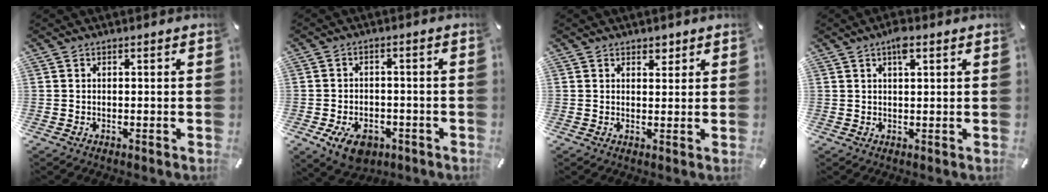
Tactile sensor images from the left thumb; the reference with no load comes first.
{"total": 7.2, "force": [-3.3, 4.9, 4.1], "torque": [-0.077, 0.012, -0.061]}
{"total": 2.3, "force": [1.6, 1.7, 0.5], "torque": [0.013, -0.007, 0.023]}
{"total": 3.5, "force": [1.9, 1.1, 2.7], "torque": [-0.051, 0.002, 0.029]}